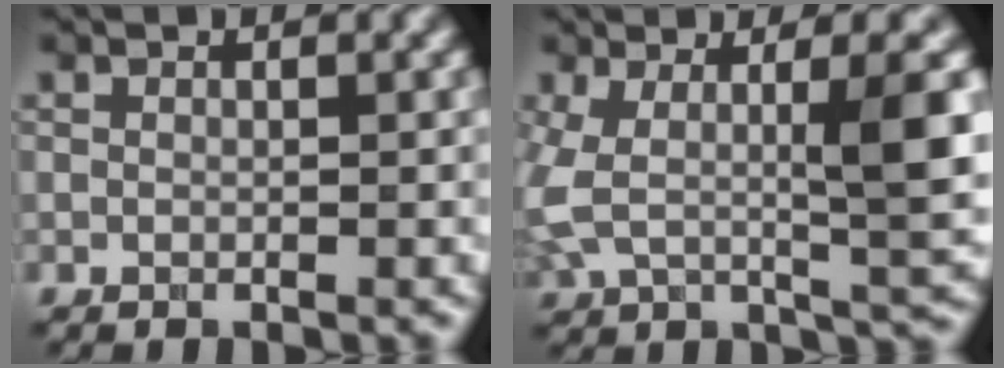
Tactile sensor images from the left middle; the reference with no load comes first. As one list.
[{"total": 8.1, "force": [0.5, 2.4, 7.7], "torque": [-0.155, -0.005, 0.013]}]